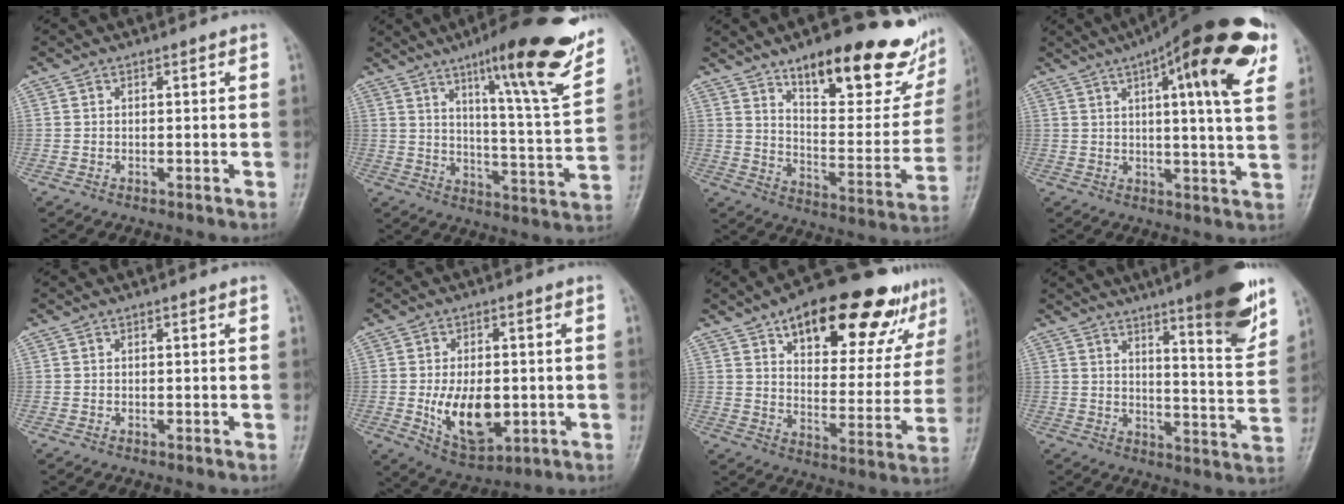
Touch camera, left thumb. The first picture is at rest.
{"total": 21.1, "force": [13.1, 3.1, 16.2], "torque": [-0.197, -0.061, 0.194]}
{"total": 27.0, "force": [16.5, 9.4, 19.2], "torque": [-0.219, -0.066, 0.243]}
{"total": 21.8, "force": [10.0, 5.0, 18.7], "torque": [-0.248, -0.010, 0.135]}
{"total": 0.0}
{"total": 11.9, "force": [-2.1, 6.7, 9.6], "torque": [-0.145, -0.005, -0.023]}
{"total": 24.9, "force": [15.2, 10.7, 16.6], "torque": [-0.181, -0.032, 0.223]}
{"total": 15.7, "force": [9.9, 2.5, 11.9], "torque": [-0.139, -0.060, 0.144]}